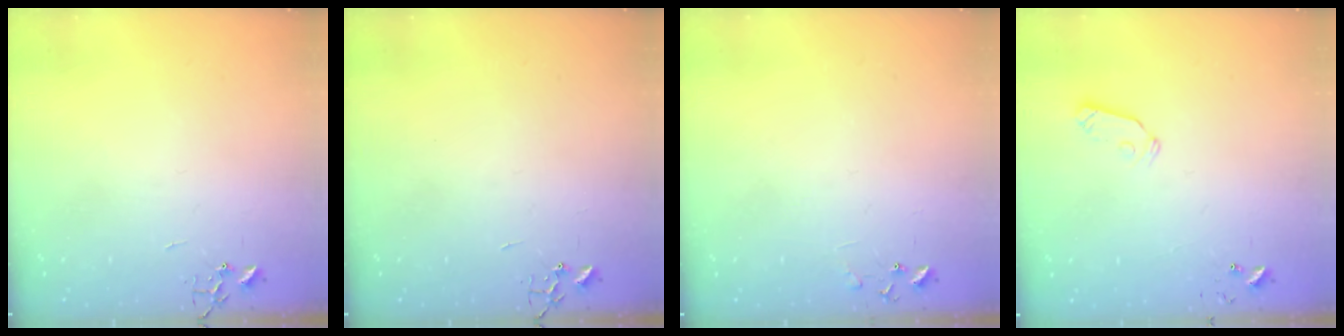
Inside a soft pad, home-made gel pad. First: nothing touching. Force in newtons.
{"total": 0.0}
{"total": 6.4, "press": 6.4, "slide": 0.4}
{"total": 5.3, "press": 5.3, "slide": 0.1}